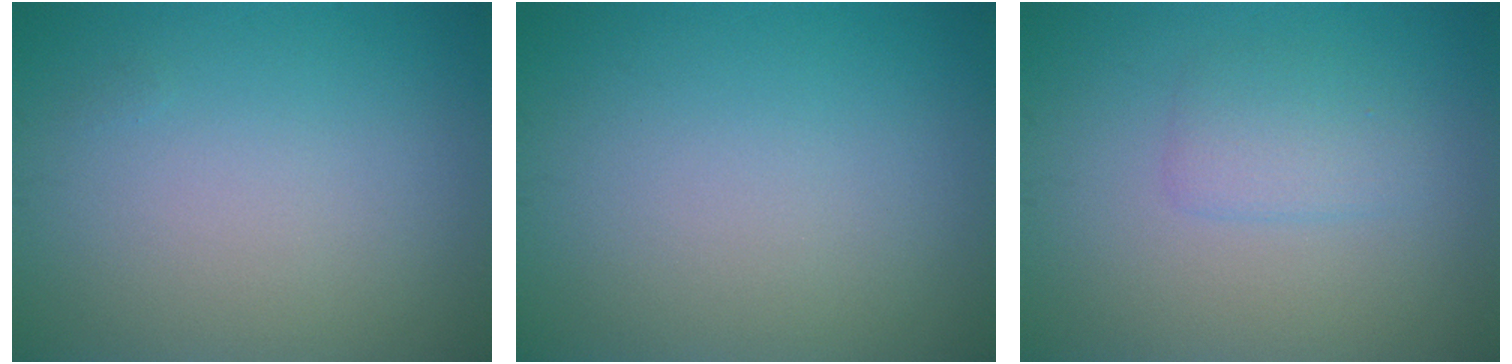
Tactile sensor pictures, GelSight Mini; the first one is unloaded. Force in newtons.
{"total": 0.0}
{"total": 1.9, "press": 1.9, "slide": 0.1}